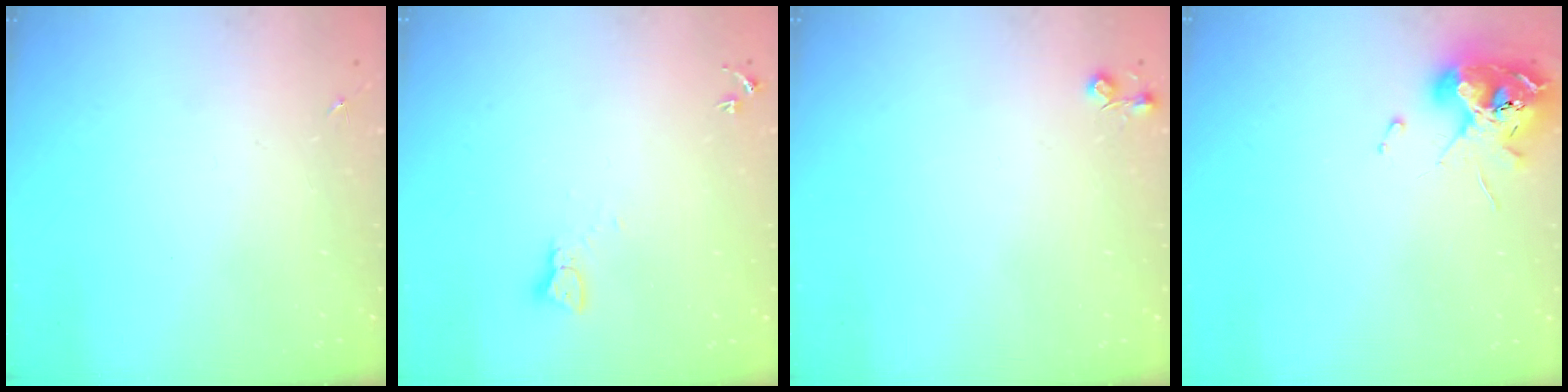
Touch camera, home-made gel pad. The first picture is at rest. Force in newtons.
{"total": 2.3, "press": 2.3, "slide": 0.3}
{"total": 4.4, "press": 4.4, "slide": 0.7}
{"total": 10.9, "press": 10.8, "slide": 1.8}